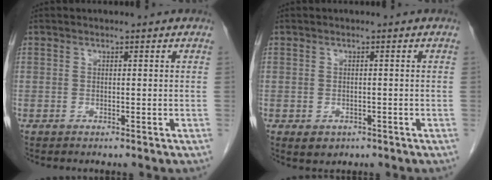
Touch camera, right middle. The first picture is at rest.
{"total": 2.1, "force": [-1.0, 1.6, 0.8], "torque": [-0.011, 0.002, -0.002]}